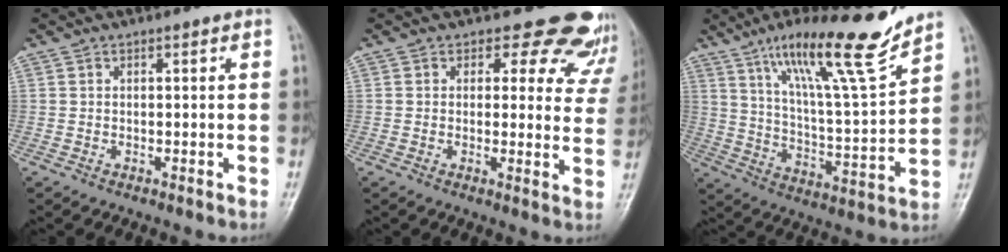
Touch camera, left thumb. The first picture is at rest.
{"total": 12.7, "force": [10.9, 6.1, 2.2], "torque": [0.038, -0.068, 0.094]}
{"total": 18.7, "force": [13.3, 2.0, 13.0], "torque": [-0.194, -0.074, 0.225]}